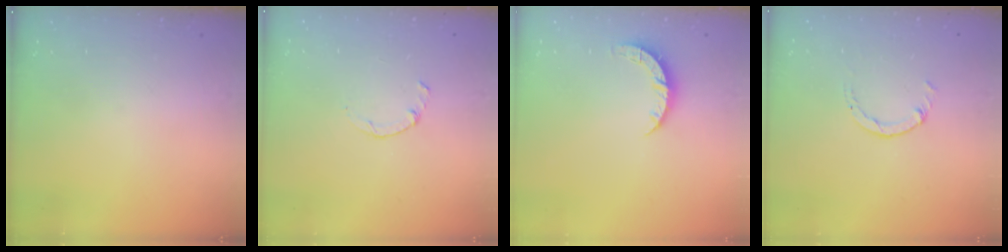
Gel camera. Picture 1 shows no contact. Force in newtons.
{"total": 1.5, "press": 1.4, "slide": 0.3}
{"total": 4.4, "press": 4.4, "slide": 0.3}
{"total": 1.1, "press": 1.1, "slide": 0.2}